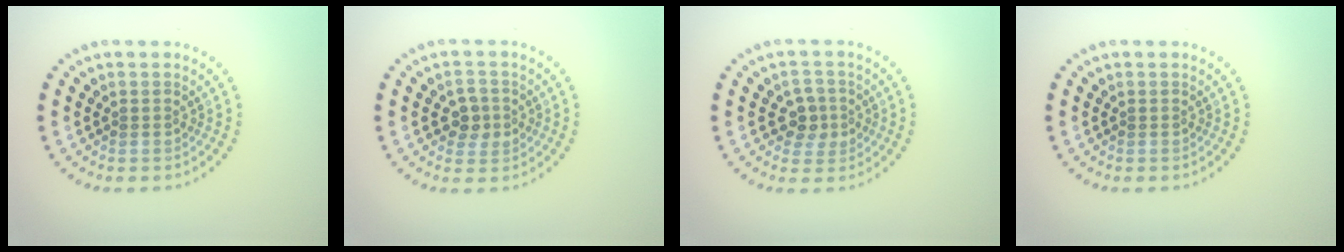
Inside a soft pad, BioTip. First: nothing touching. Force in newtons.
{"total": 2.3, "press": 2.2, "slide": 0.5}
{"total": 2.4, "press": 2.3, "slide": 0.8}
{"total": 0.0}